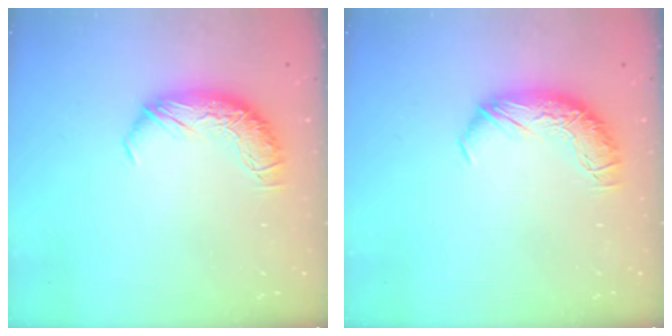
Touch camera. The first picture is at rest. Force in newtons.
{"total": 0.0}